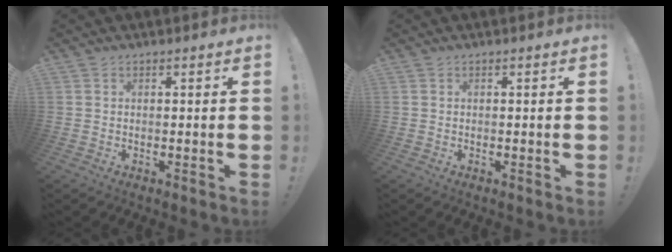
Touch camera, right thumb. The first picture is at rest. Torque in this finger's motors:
{"motor_torque": [0.00, 0.00, 0.00, 0.00, 0.00]}